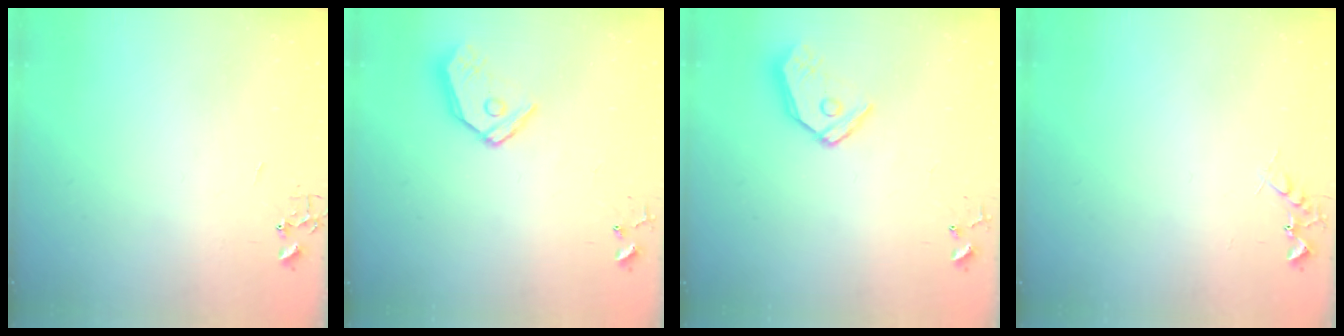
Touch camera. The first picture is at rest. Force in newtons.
{"total": 12.4, "press": 12.2, "slide": 1.9}
{"total": 12.4, "press": 12.2, "slide": 1.9}
{"total": 6.6, "press": 6.5, "slide": 0.7}